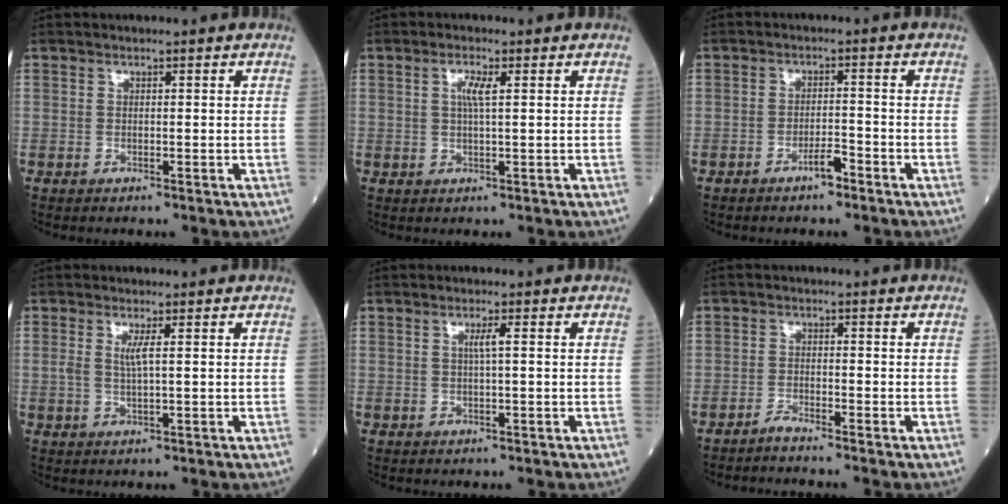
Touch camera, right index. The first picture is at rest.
{"total": 2.5, "force": [0.7, 0.2, 2.4], "torque": [-0.051, 0.001, 0.013]}
{"total": 2.6, "force": [-2.0, 0.5, 1.7], "torque": [-0.028, 0.002, -0.035]}
{"total": 2.2, "force": [0.4, 0.0, 2.1], "torque": [-0.049, -0.001, 0.010]}
{"total": 1.4, "force": [0.2, -0.3, 1.4], "torque": [-0.026, -0.001, 0.003]}
{"total": 1.8, "force": [-1.7, -0.5, 0.3], "torque": [-0.011, -0.005, -0.035]}